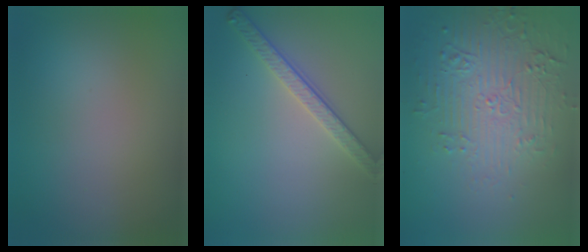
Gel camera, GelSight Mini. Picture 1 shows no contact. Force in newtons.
{"total": 2.8, "press": 2.7, "slide": 0.8}
{"total": 5.2, "press": 3.7, "slide": 3.7}